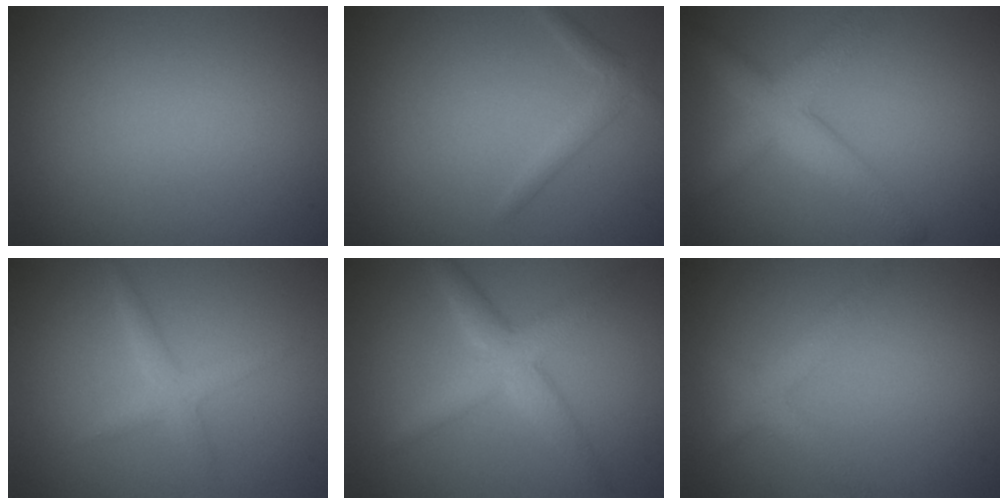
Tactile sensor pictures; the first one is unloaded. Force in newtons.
{"total": 1.5, "press": 1.5, "slide": 0.1}
{"total": 4.6, "press": 4.6, "slide": 0.2}
{"total": 2.0, "press": 2.0, "slide": 0.1}
{"total": 3.8, "press": 3.8, "slide": 0.1}
{"total": 2.2, "press": 2.2, "slide": 0.1}